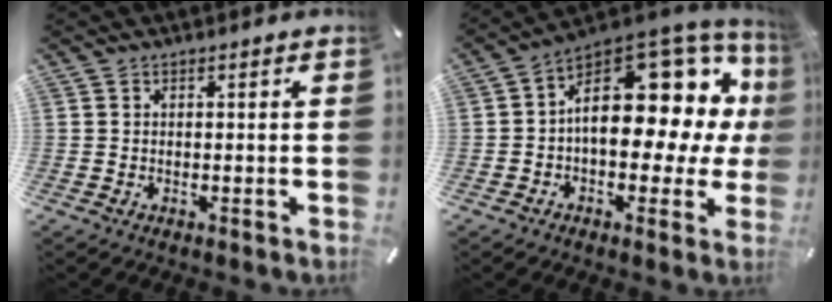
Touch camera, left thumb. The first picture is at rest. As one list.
[{"total": 19.7, "force": [4.8, 11.5, 15.2], "torque": [-0.194, -0.050, 0.086]}]